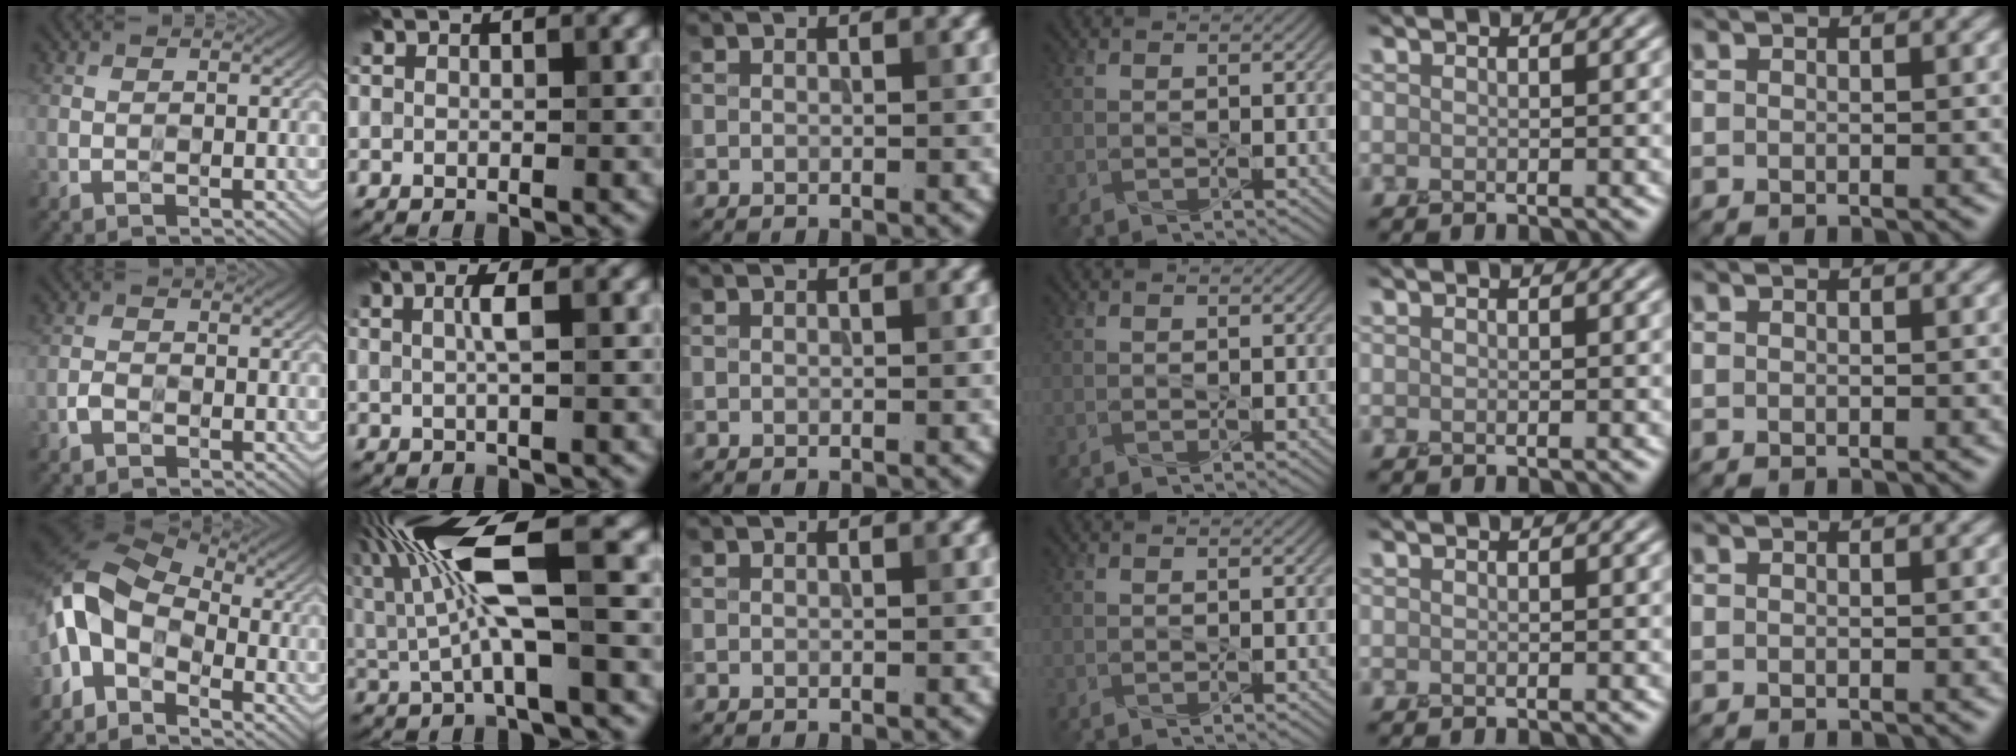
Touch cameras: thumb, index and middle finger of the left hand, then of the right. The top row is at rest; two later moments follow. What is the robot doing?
{"motion": "squeeze", "object": "tweezer"}